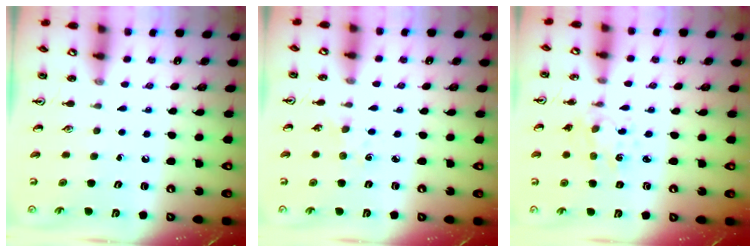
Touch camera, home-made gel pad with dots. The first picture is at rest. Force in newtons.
{"total": 2.8, "press": 2.7, "slide": 0.4}
{"total": 1.8, "press": 1.8, "slide": 0.3}